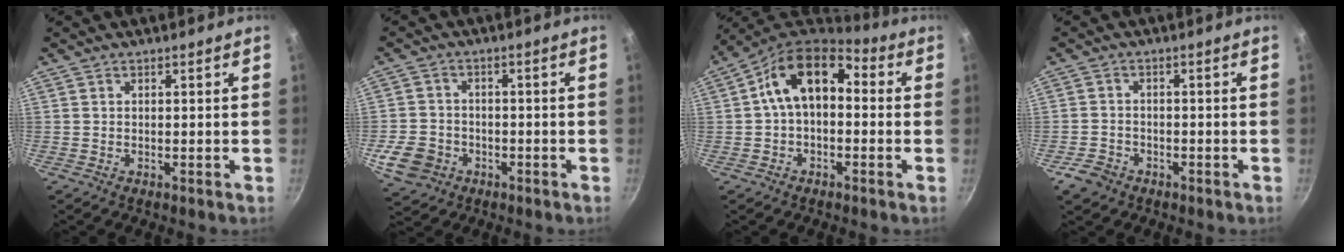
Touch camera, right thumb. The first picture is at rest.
{"total": 8.0, "force": [-3.0, 6.6, 3.4], "torque": [-0.057, 0.020, -0.050]}
{"total": 12.9, "force": [1.0, 8.4, 9.8], "torque": [-0.143, 0.041, -0.003]}
{"total": 4.3, "force": [-2.5, 3.2, 1.4], "torque": [-0.023, 0.029, -0.041]}